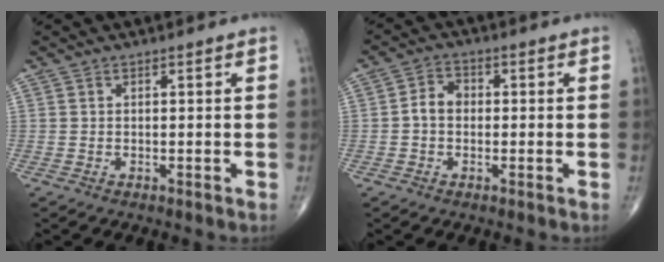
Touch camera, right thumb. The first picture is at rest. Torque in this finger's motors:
{"motor_torque": [0.72, 0.82, 0.26, -0.19, 0.00]}